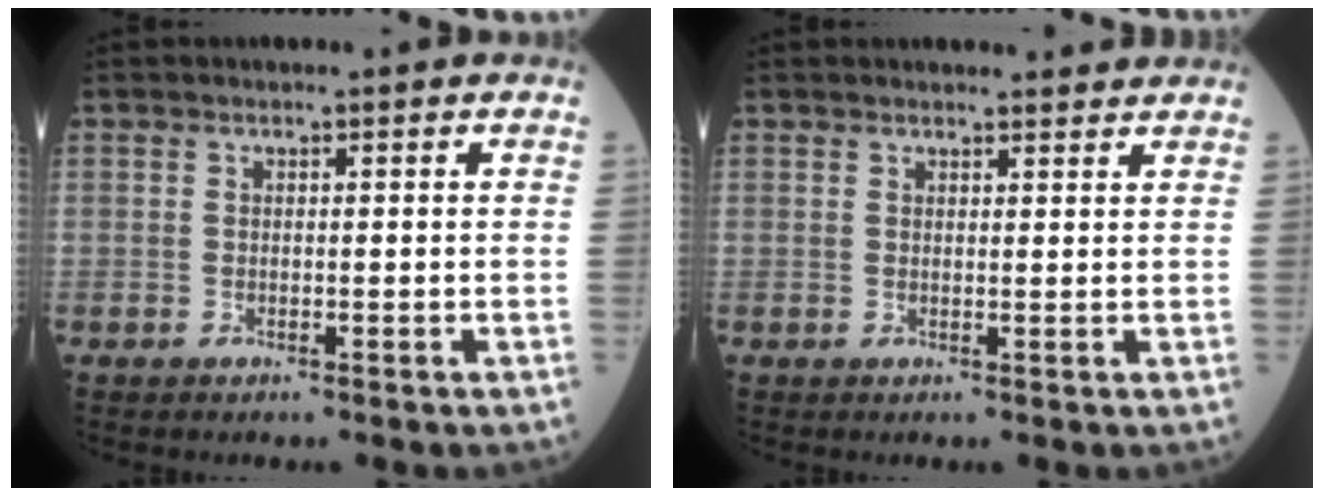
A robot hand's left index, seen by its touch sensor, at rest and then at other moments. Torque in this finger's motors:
{"motor_torque": [0.31, -0.31, 0.06, 0.02]}